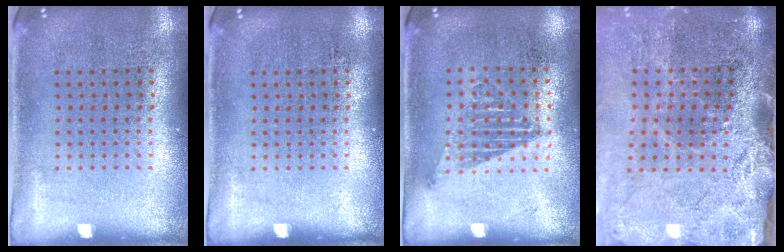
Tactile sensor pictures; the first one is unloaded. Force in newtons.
{"total": 0.0}
{"total": 1.2, "press": 1.0, "slide": 0.6}
{"total": 4.1, "press": 3.3, "slide": 2.4}